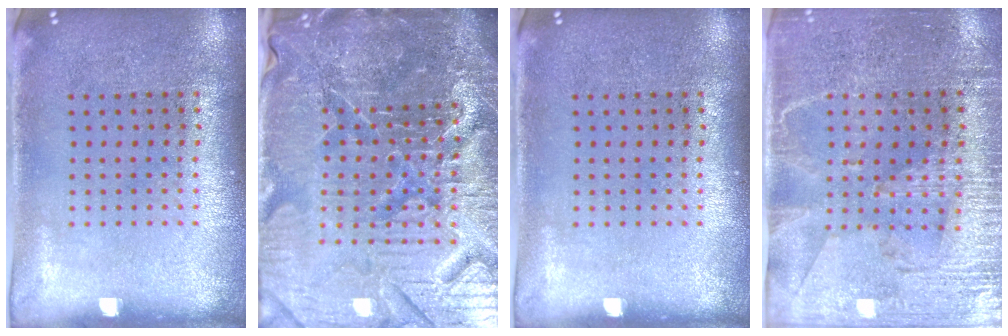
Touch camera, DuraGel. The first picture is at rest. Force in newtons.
{"total": 6.8, "press": 6.1, "slide": 3.0}
{"total": 0.0}
{"total": 3.4, "press": 3.0, "slide": 1.5}